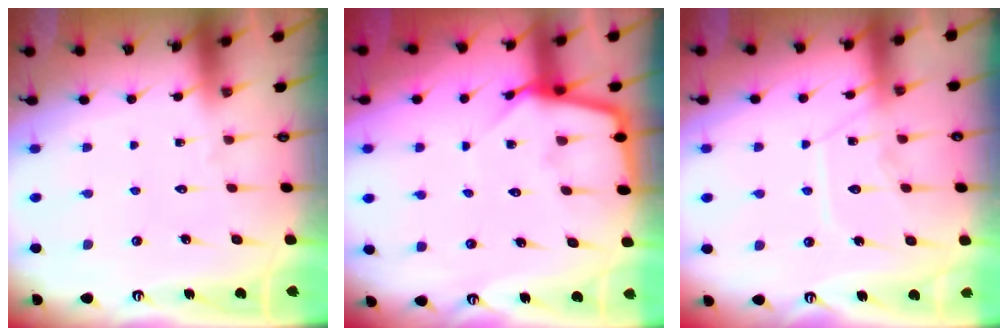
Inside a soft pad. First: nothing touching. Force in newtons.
{"total": 5.1, "press": 5.0, "slide": 0.5}
{"total": 10.5, "press": 10.5, "slide": 1.0}